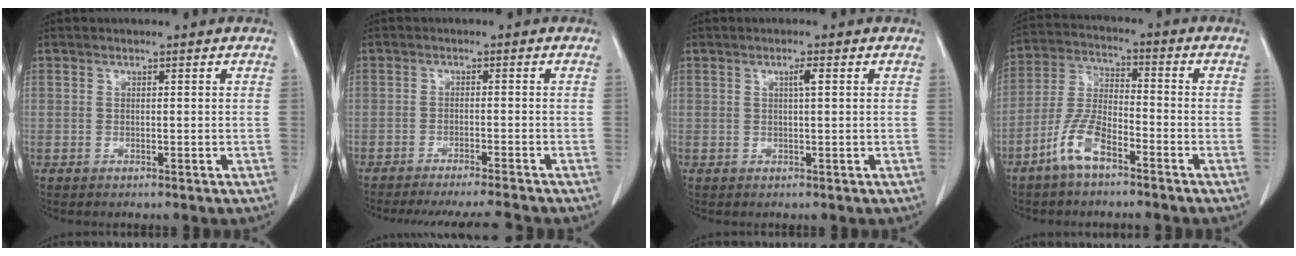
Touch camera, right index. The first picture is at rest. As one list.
[{"total": 9.1, "force": [-8.5, -0.8, 3.2], "torque": [-0.036, -0.014, -0.124]}, {"total": 1.5, "force": [0.5, 0.0, 1.4], "torque": [-0.026, 0.002, 0.008]}, {"total": 8.1, "force": [-5.1, 2.6, 5.7], "torque": [-0.131, 0.002, -0.103]}]